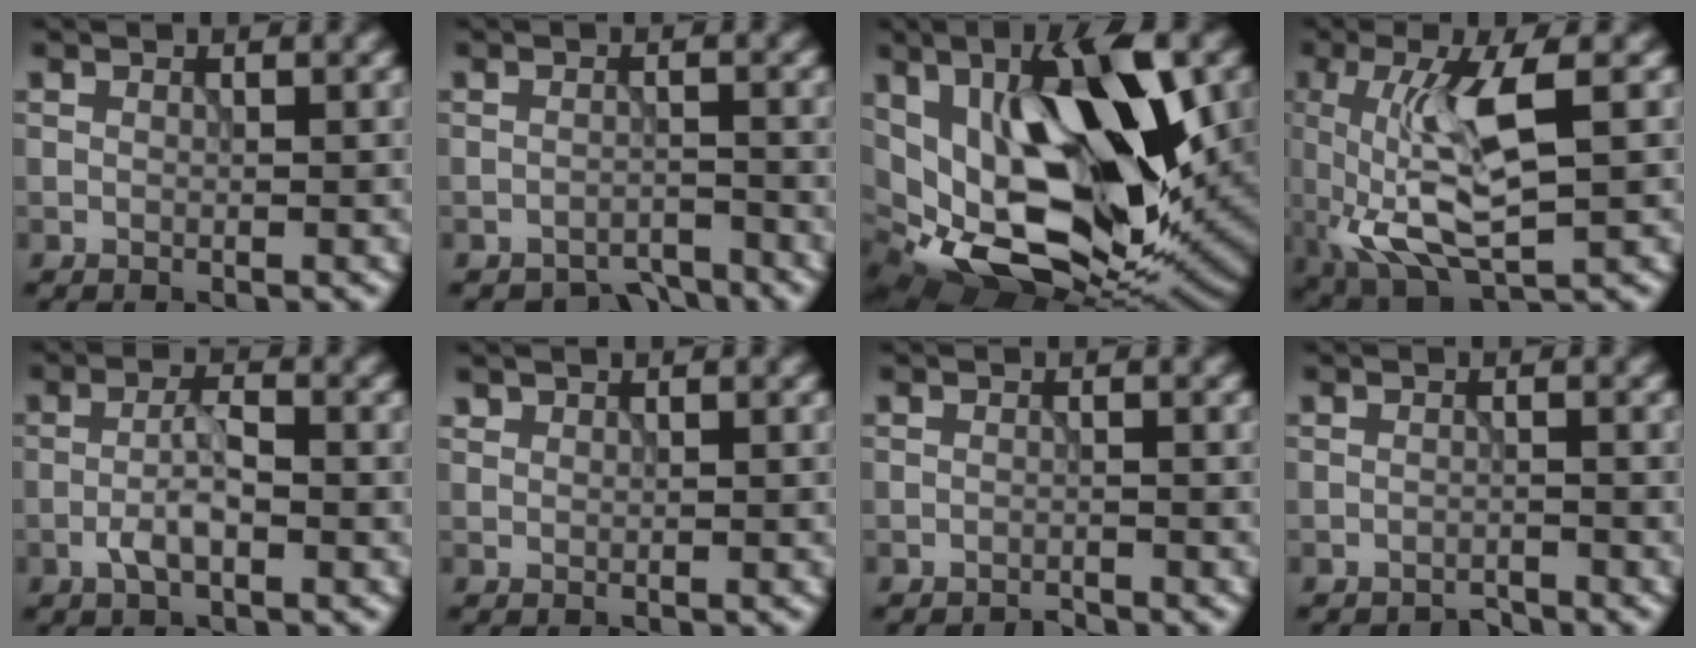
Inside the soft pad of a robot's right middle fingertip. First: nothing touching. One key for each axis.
{"total": 2.5, "fx": -2.5, "fy": 0.5, "fz": 0.1, "tx": 0.008, "ty": 0.000, "tz": -0.043}
{"total": 15.9, "fx": 1.5, "fy": 8.2, "fz": 13.5, "tx": -0.235, "ty": -0.016, "tz": 0.026}
{"total": 8.5, "fx": -0.1, "fy": 2.9, "fz": 8.0, "tx": -0.158, "ty": -0.004, "tz": -0.002}
{"total": 3.1, "fx": -1.3, "fy": 0.9, "fz": 2.7, "tx": -0.052, "ty": 0.005, "tz": -0.030}
{"total": 0.6, "fx": 0.5, "fy": 0.2, "fz": 0.0, "tx": -0.003, "ty": 0.001, "tz": 0.013}
{"total": 0.8, "fx": -0.8, "fy": -0.1, "fz": -0.1, "tx": 0.003, "ty": 0.000, "tz": -0.019}
{"total": 1.1, "fx": -1.1, "fy": 0.0, "fz": -0.2, "tx": 0.003, "ty": 0.001, "tz": -0.023}